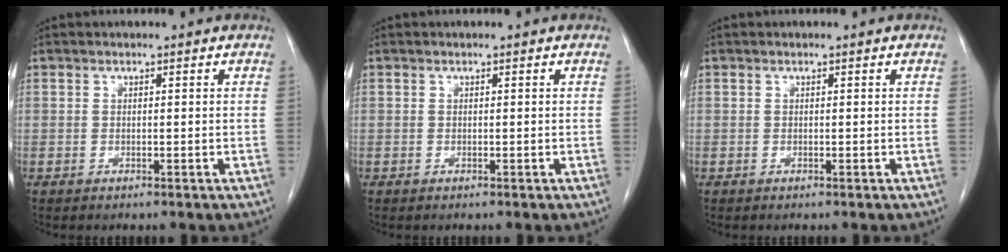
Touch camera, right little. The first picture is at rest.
{"total": 0.0}
{"total": 0.0}